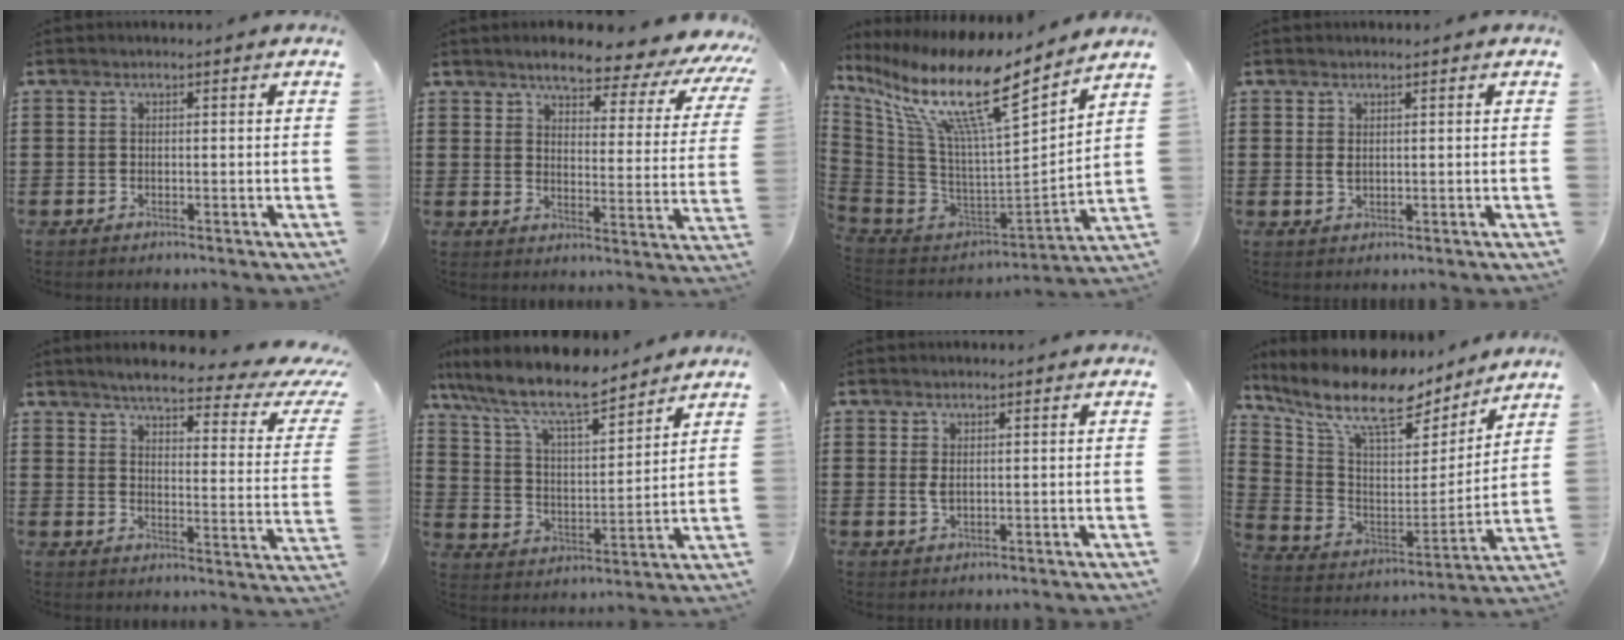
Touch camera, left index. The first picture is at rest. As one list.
[{"total": 6.2, "force": [5.5, 1.0, 2.8], "torque": [-0.057, -0.040, 0.085]}, {"total": 14.6, "force": [9.5, 2.1, 10.9], "torque": [-0.247, -0.074, 0.144]}, {"total": 1.2, "force": [0.6, 0.6, 0.9], "torque": [-0.020, 0.003, 0.010]}, {"total": 5.2, "force": [4.1, 0.5, 3.1], "torque": [-0.064, -0.033, 0.060]}, {"total": 9.9, "force": [8.4, 1.9, 4.9], "torque": [-0.129, -0.046, 0.143]}, {"total": 1.6, "force": [0.6, 0.7, 1.3], "torque": [-0.036, -0.001, 0.008]}, {"total": 13.0, "force": [9.6, 4.2, 7.6], "torque": [-0.169, -0.058, 0.164]}]